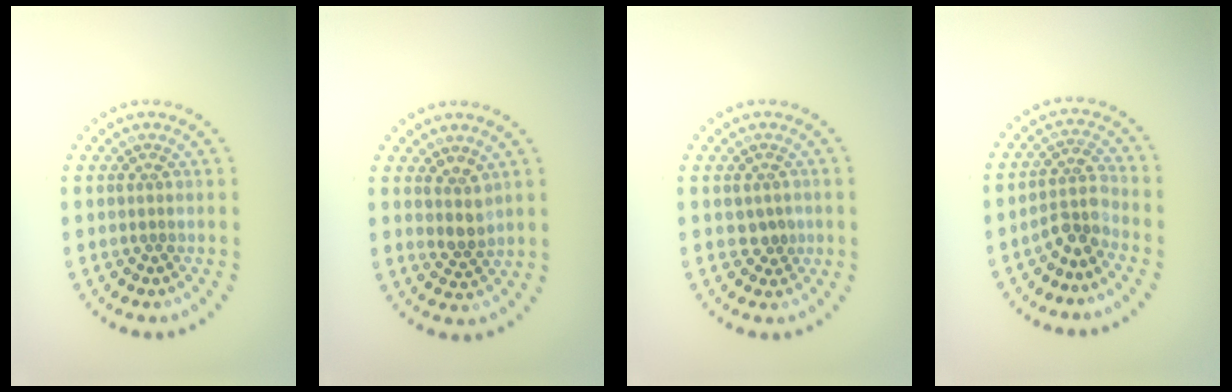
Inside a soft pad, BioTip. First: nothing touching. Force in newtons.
{"total": 2.0, "press": 1.6, "slide": 1.2}
{"total": 1.2, "press": 1.1, "slide": 0.4}
{"total": 2.7, "press": 1.9, "slide": 1.9}